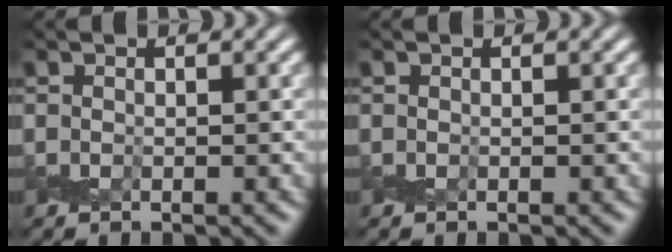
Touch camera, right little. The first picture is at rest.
{"total": 0.0}